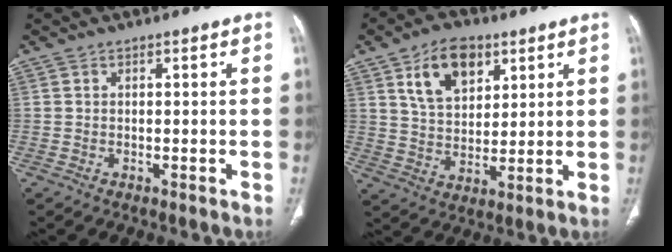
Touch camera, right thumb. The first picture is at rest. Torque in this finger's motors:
{"motor_torque": [-0.11, 0.24, 0.02, 0.01, 0.09]}